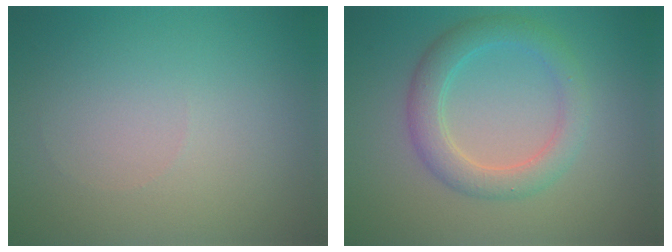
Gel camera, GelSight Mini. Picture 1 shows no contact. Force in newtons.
{"total": 3.7, "press": 3.7, "slide": 0.1}